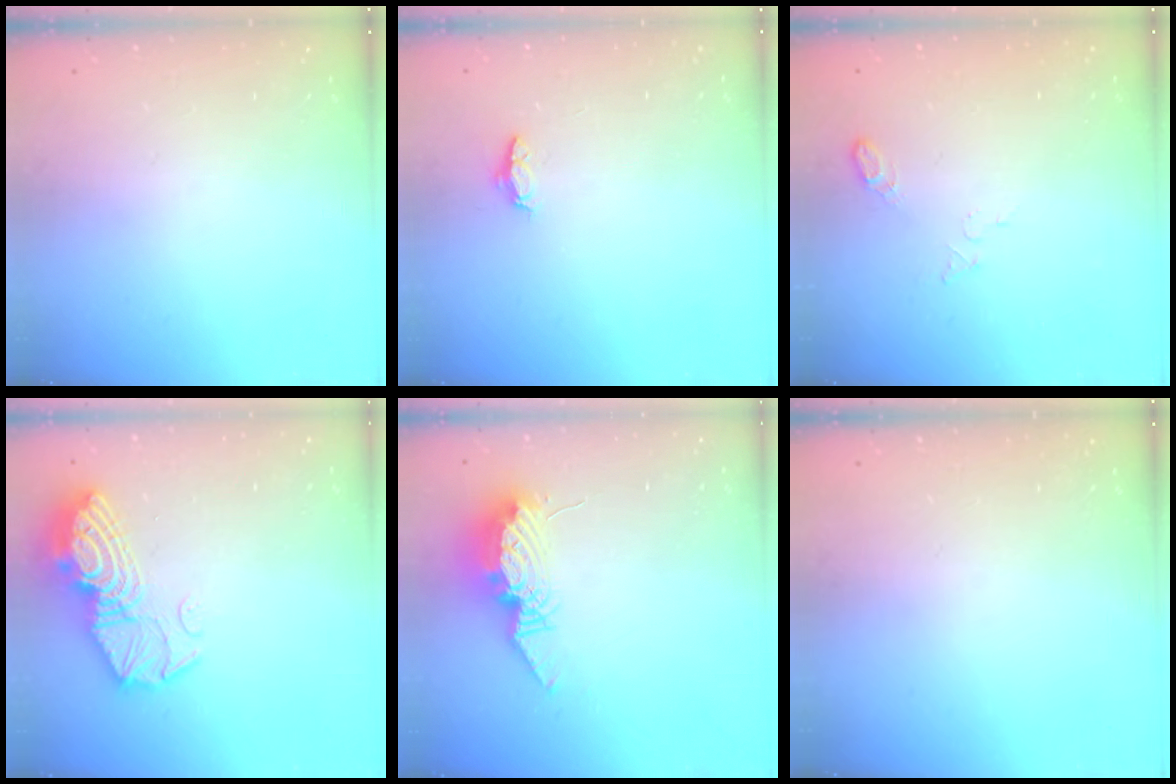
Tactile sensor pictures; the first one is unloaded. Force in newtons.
{"total": 3.6, "press": 3.5, "slide": 0.4}
{"total": 5.8, "press": 5.7, "slide": 1.1}
{"total": 16.5, "press": 16.4, "slide": 1.4}
{"total": 11.8, "press": 11.8, "slide": 1.1}
{"total": 0.0}